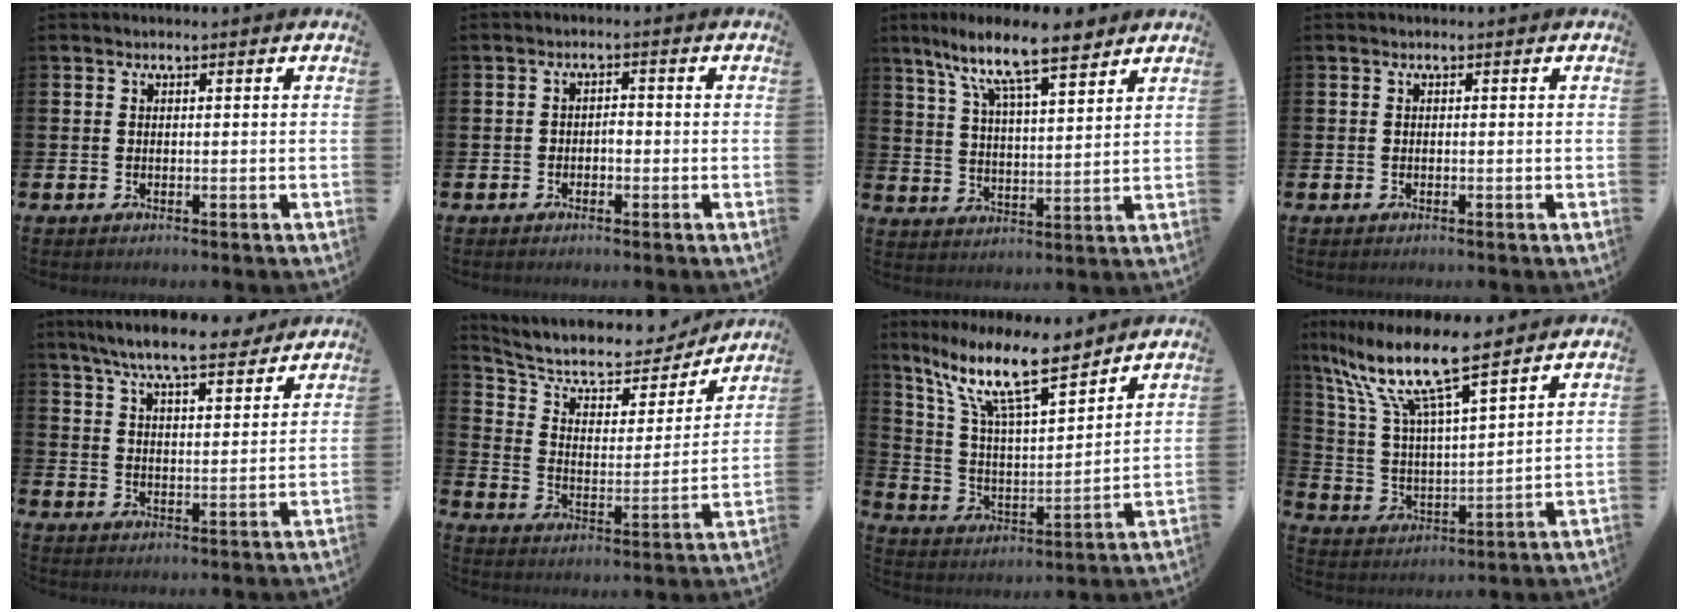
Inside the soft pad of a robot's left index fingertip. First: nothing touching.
{"total": 1.4, "force": [-0.6, 1.0, 0.8], "torque": [-0.012, 0.002, -0.015]}
{"total": 11.0, "force": [9.0, 2.0, 6.1], "torque": [-0.137, -0.034, 0.158]}
{"total": 0.0}
{"total": 8.6, "force": [7.9, 1.2, 3.4], "torque": [-0.076, -0.037, 0.139]}
{"total": 9.3, "force": [8.0, 3.4, 3.2], "torque": [-0.091, -0.057, 0.134]}
{"total": 13.7, "force": [10.1, 3.2, 8.7], "torque": [-0.184, -0.043, 0.176]}
{"total": 11.7, "force": [9.5, 1.9, 6.6], "torque": [-0.167, -0.051, 0.161]}